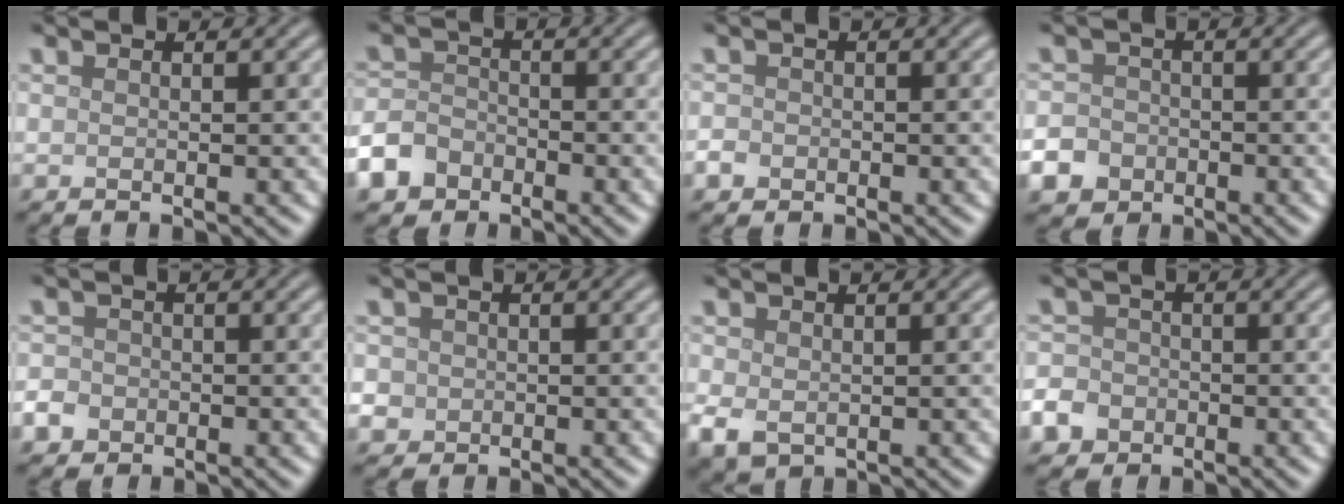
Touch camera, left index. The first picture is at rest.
{"total": 4.4, "force": [-2.9, 2.9, 1.3], "torque": [-0.025, -0.005, -0.060]}
{"total": 1.2, "force": [-0.6, 1.0, 0.3], "torque": [0.000, -0.001, -0.014]}
{"total": 4.5, "force": [-2.3, 3.7, 1.2], "torque": [-0.012, -0.011, -0.051]}
{"total": 2.2, "force": [-1.1, 1.9, 0.6], "torque": [-0.006, -0.002, -0.020]}
{"total": 3.3, "force": [-0.5, 3.1, 1.0], "torque": [-0.019, 0.003, -0.018]}
{"total": 2.8, "force": [-0.6, 2.1, 1.7], "torque": [-0.045, -0.010, -0.010]}
{"total": 4.6, "force": [-2.4, 3.7, 1.2], "torque": [-0.015, -0.011, -0.053]}